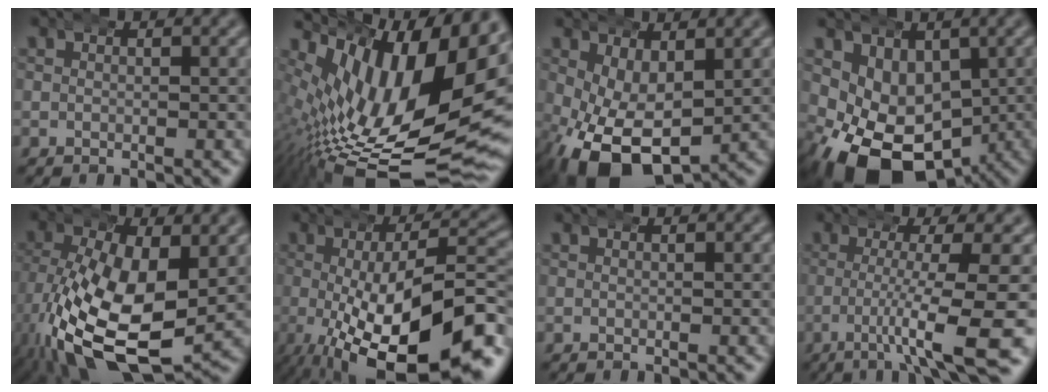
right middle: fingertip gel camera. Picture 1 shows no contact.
{"total": 18.0, "force": [-2.1, 8.4, 15.8], "torque": [-0.249, -0.039, 0.002]}
{"total": 9.4, "force": [-3.6, 5.6, 6.6], "torque": [-0.152, -0.058, -0.035]}
{"total": 11.1, "force": [-4.1, 7.7, 7.0], "torque": [-0.141, -0.051, -0.044]}
{"total": 12.2, "force": [-3.6, 6.5, 9.8], "torque": [-0.220, -0.071, -0.019]}
{"total": 14.9, "force": [-5.7, 5.7, 12.5], "torque": [-0.195, -0.032, -0.054]}
{"total": 0.0}
{"total": 8.2, "force": [-4.0, 0.5, 7.2], "torque": [-0.116, -0.014, -0.056]}